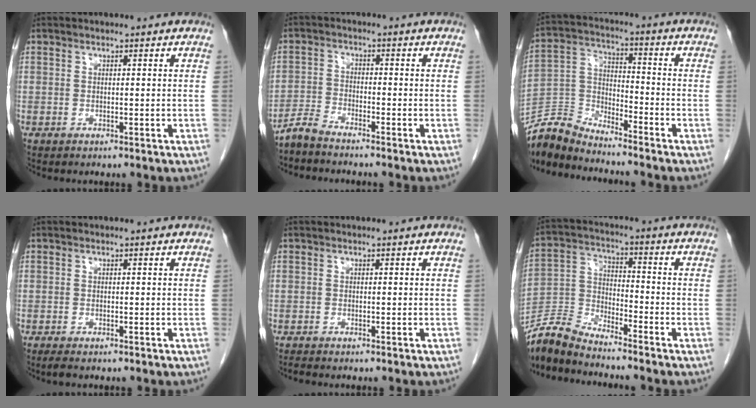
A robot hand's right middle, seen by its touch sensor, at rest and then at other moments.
{"total": 3.0, "force": [-3.0, 0.0, 0.6], "torque": [-0.016, -0.013, -0.065]}
{"total": 8.2, "force": [-8.2, 0.5, 0.6], "torque": [-0.025, 0.012, -0.165]}
{"total": 1.0, "force": [-0.8, 0.2, 0.6], "torque": [-0.016, -0.004, -0.014]}
{"total": 0.5, "force": [-0.5, -0.1, 0.1], "torque": [-0.008, -0.003, -0.012]}
{"total": 8.1, "force": [-7.9, 0.4, 1.5], "torque": [-0.043, -0.002, -0.162]}